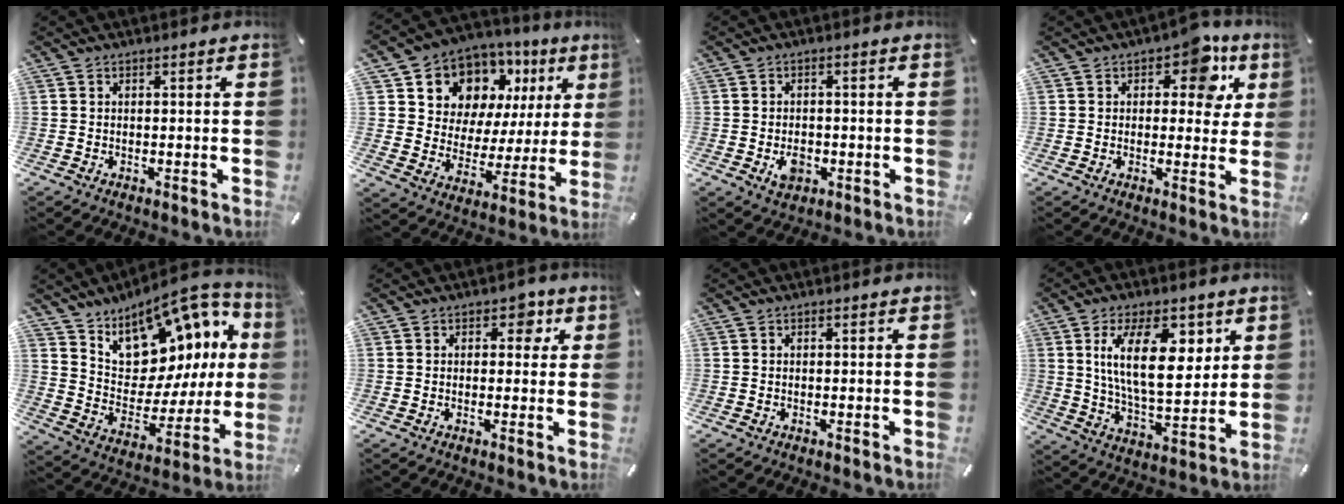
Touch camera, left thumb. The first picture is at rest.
{"total": 10.6, "force": [6.9, 7.8, 2.0], "torque": [-0.046, -0.070, 0.129]}
{"total": 4.7, "force": [-1.3, 3.5, 2.9], "torque": [-0.039, -0.001, -0.024]}
{"total": 9.8, "force": [4.5, 5.8, 6.5], "torque": [-0.067, -0.019, 0.071]}
{"total": 15.2, "force": [10.5, 8.9, 6.4], "torque": [-0.087, -0.102, 0.186]}
{"total": 4.2, "force": [1.5, 3.0, 2.6], "torque": [-0.009, -0.008, 0.014]}
{"total": 0.0}
{"total": 17.0, "force": [6.7, 8.2, 13.4], "torque": [-0.241, -0.007, 0.107]}